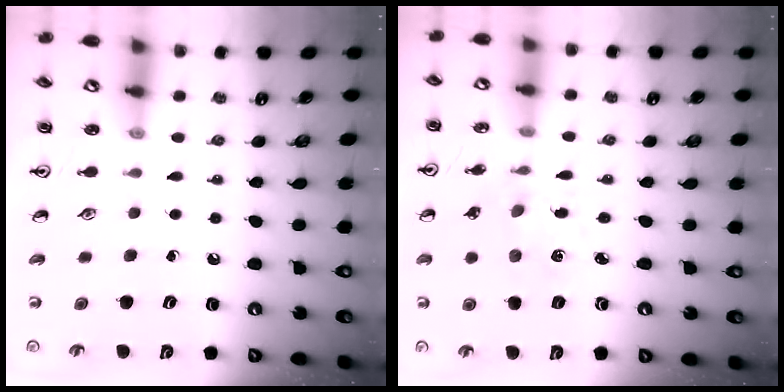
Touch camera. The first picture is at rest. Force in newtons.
{"total": 1.4, "press": 1.4, "slide": 0.3}